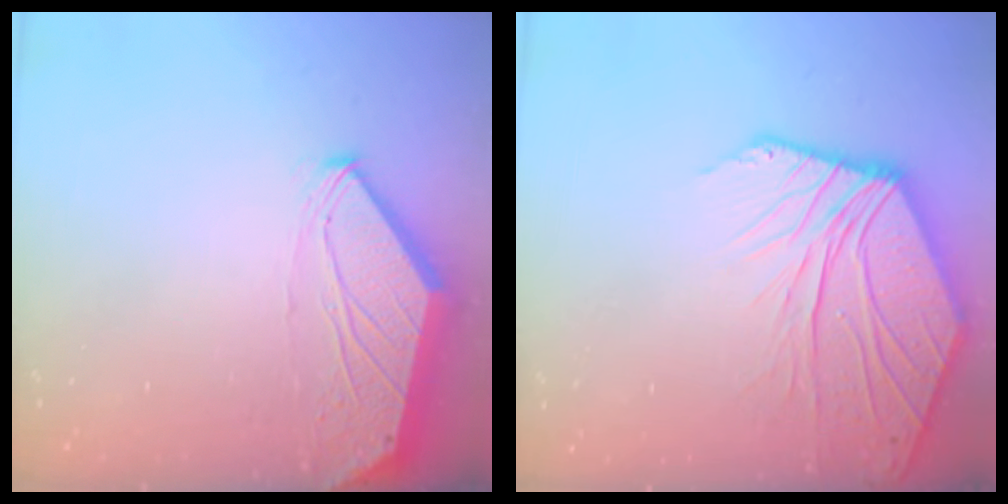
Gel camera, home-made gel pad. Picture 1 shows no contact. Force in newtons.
{"total": 11.8, "press": 11.7, "slide": 1.7}